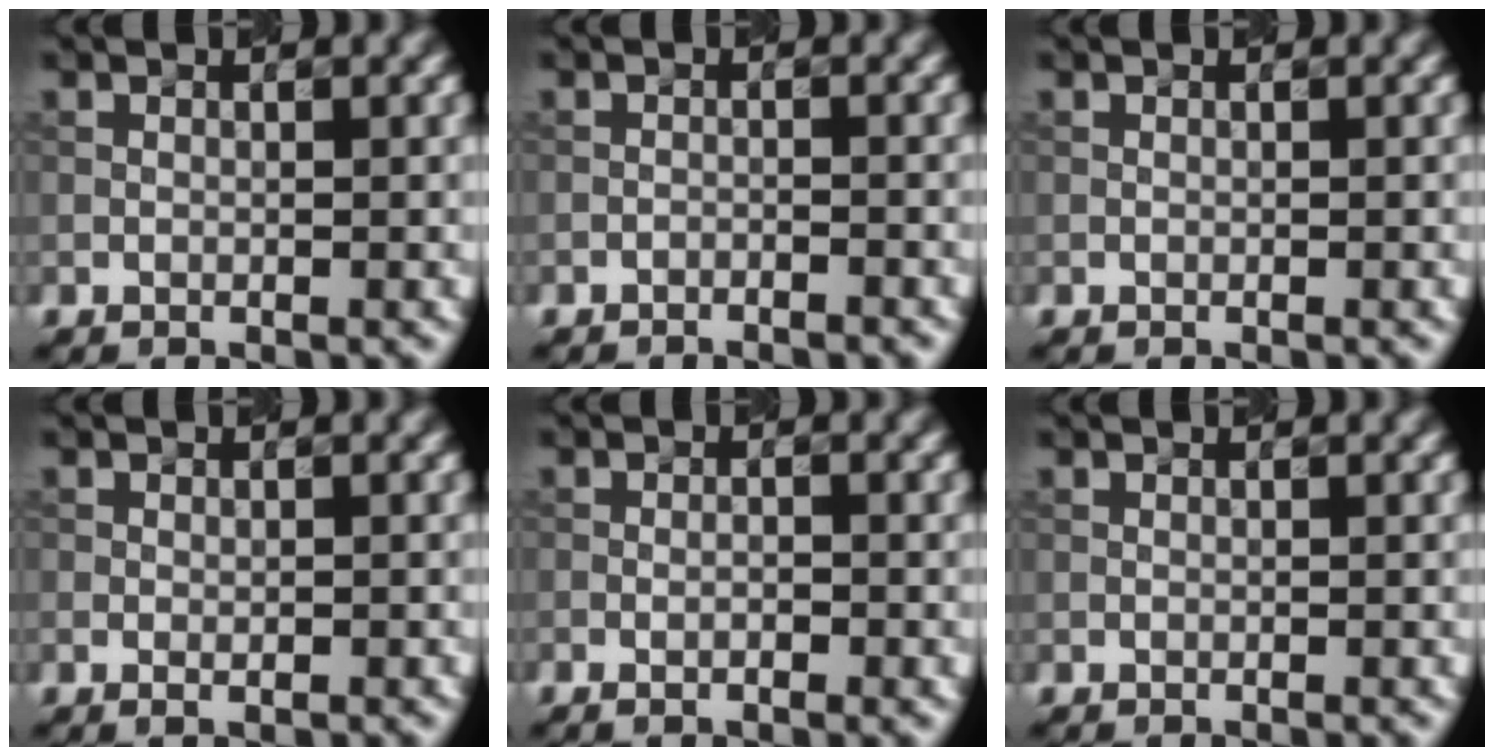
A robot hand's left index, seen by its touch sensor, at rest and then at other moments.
{"total": 0.9, "force": [-0.9, 0.1, 0.2], "torque": [-0.002, 0.001, -0.018]}
{"total": 0.0}
{"total": 1.0, "force": [-0.3, 0.5, 0.9], "torque": [-0.013, -0.002, -0.003]}
{"total": 2.0, "force": [-0.5, 0.7, 1.8], "torque": [-0.012, -0.003, -0.012]}
{"total": 0.0}